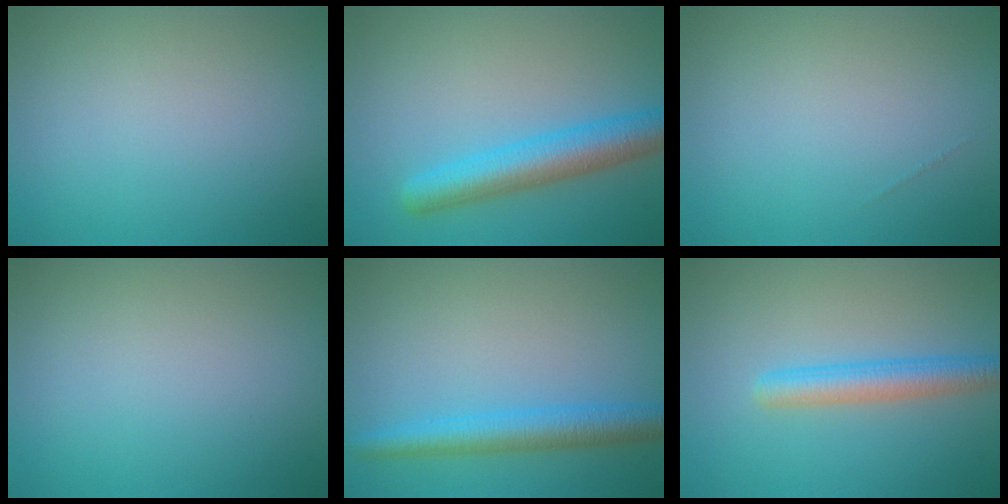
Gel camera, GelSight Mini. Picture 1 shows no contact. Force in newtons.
{"total": 5.1, "press": 5.1, "slide": 0.2}
{"total": 0.0}
{"total": 0.0}
{"total": 3.9, "press": 3.9, "slide": 0.2}
{"total": 3.3, "press": 3.3, "slide": 0.0}